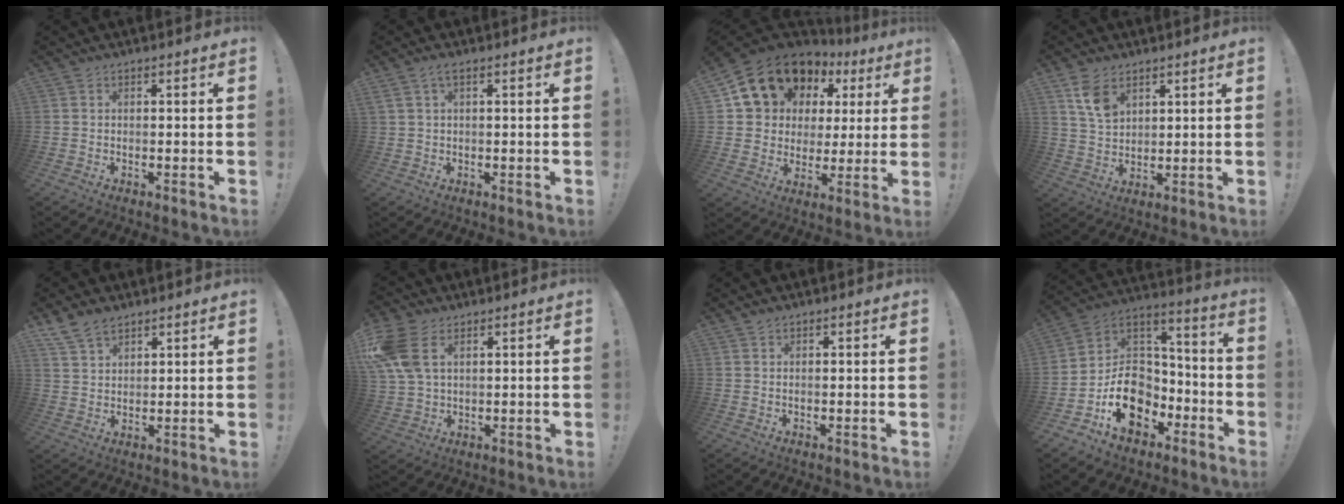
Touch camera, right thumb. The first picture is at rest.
{"total": 2.6, "force": [1.2, 0.8, 2.1], "torque": [-0.048, 0.004, 0.024]}
{"total": 15.3, "force": [9.5, 10.9, 5.1], "torque": [-0.080, -0.063, 0.195]}
{"total": 7.8, "force": [4.6, 4.6, 4.3], "torque": [-0.067, -0.021, 0.087]}
{"total": 6.7, "force": [5.3, 3.5, 2.4], "torque": [-0.051, -0.023, 0.104]}
{"total": 11.2, "force": [4.5, 6.9, 7.6], "torque": [-0.155, -0.008, 0.092]}
{"total": 0.7, "force": [0.5, 0.1, 0.4], "torque": [-0.005, -0.002, 0.009]}
{"total": 16.8, "force": [-6.7, 13.1, 8.0], "torque": [-0.102, 0.037, -0.102]}